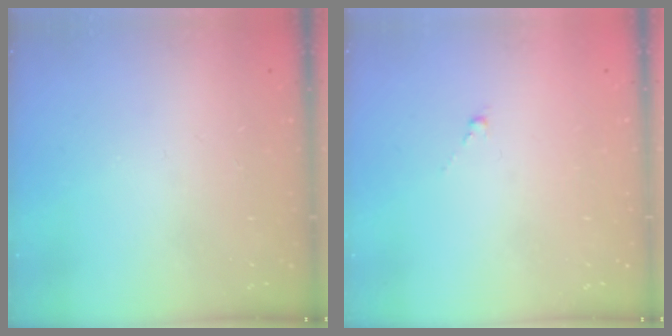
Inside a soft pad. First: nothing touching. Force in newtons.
{"total": 0.6, "press": 0.4, "slide": 0.4}